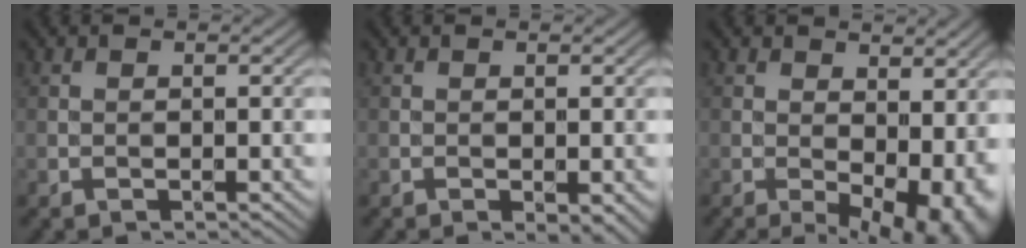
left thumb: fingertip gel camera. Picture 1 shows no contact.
{"total": 1.8, "force": [-0.7, 0.6, 1.5], "torque": [-0.025, -0.005, -0.009]}
{"total": 11.7, "force": [-1.3, 6.4, 9.7], "torque": [-0.120, -0.021, 0.012]}